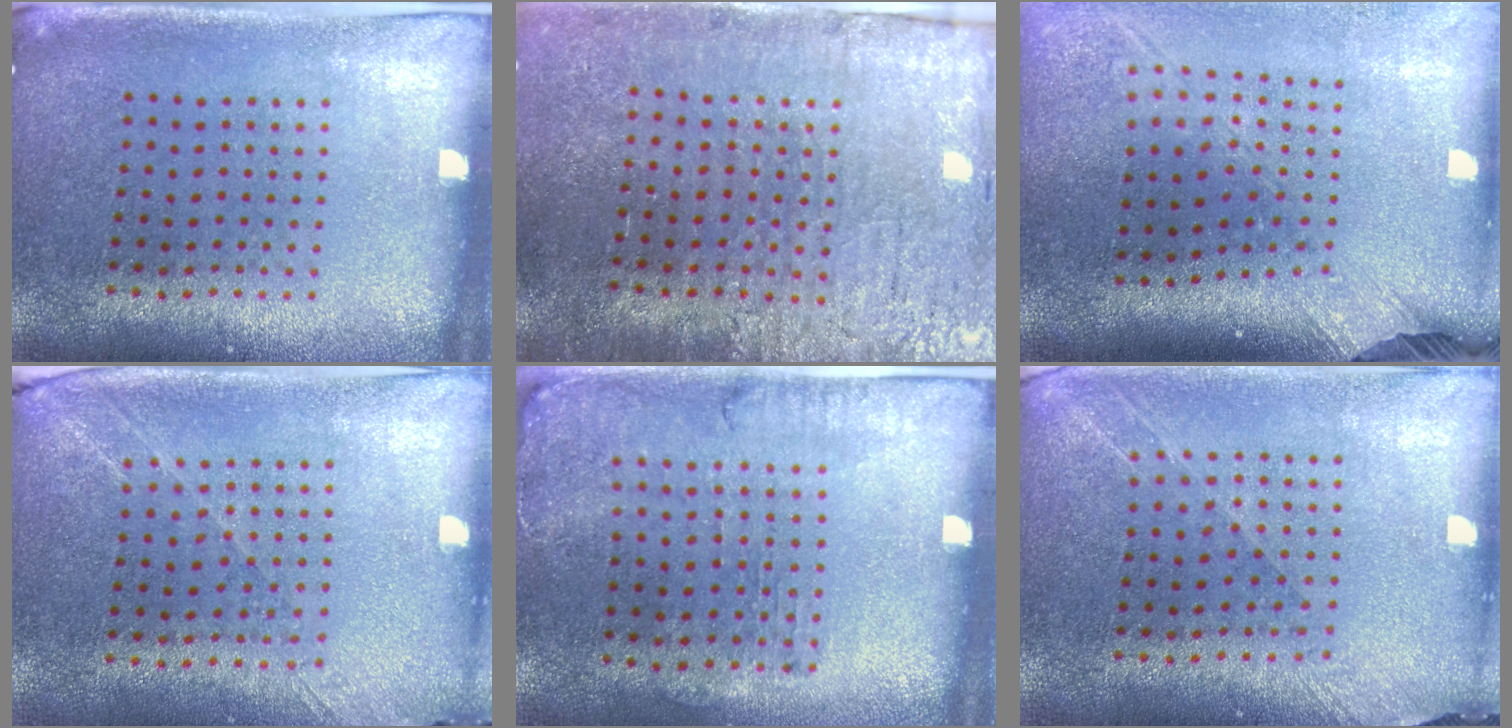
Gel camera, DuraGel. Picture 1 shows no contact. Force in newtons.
{"total": 3.7, "press": 3.4, "slide": 1.3}
{"total": 2.6, "press": 1.9, "slide": 1.8}
{"total": 1.3, "press": 1.2, "slide": 0.5}
{"total": 1.3, "press": 1.2, "slide": 0.6}
{"total": 1.3, "press": 1.2, "slide": 0.6}